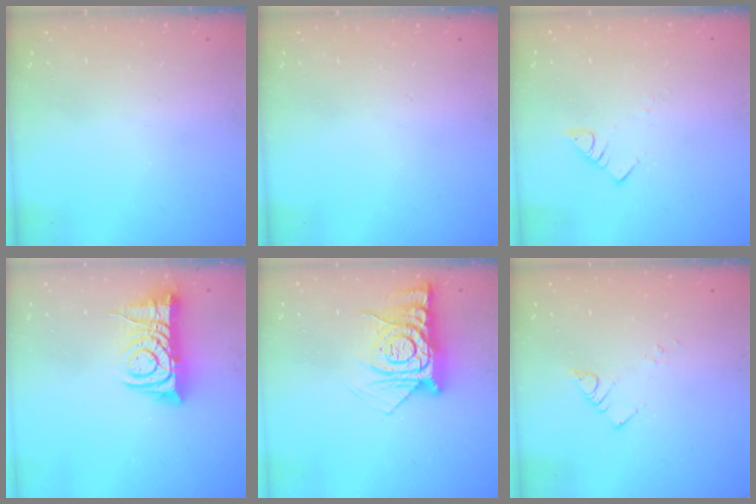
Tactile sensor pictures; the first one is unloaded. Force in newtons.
{"total": 0.0}
{"total": 2.8, "press": 2.8, "slide": 0.2}
{"total": 10.7, "press": 10.6, "slide": 1.2}
{"total": 12.8, "press": 12.8, "slide": 1.0}
{"total": 2.5, "press": 2.5, "slide": 0.3}